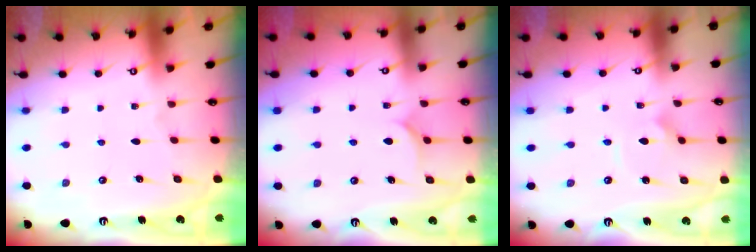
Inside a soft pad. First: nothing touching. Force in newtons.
{"total": 3.7, "press": 3.6, "slide": 0.4}
{"total": 2.7, "press": 2.7, "slide": 0.1}